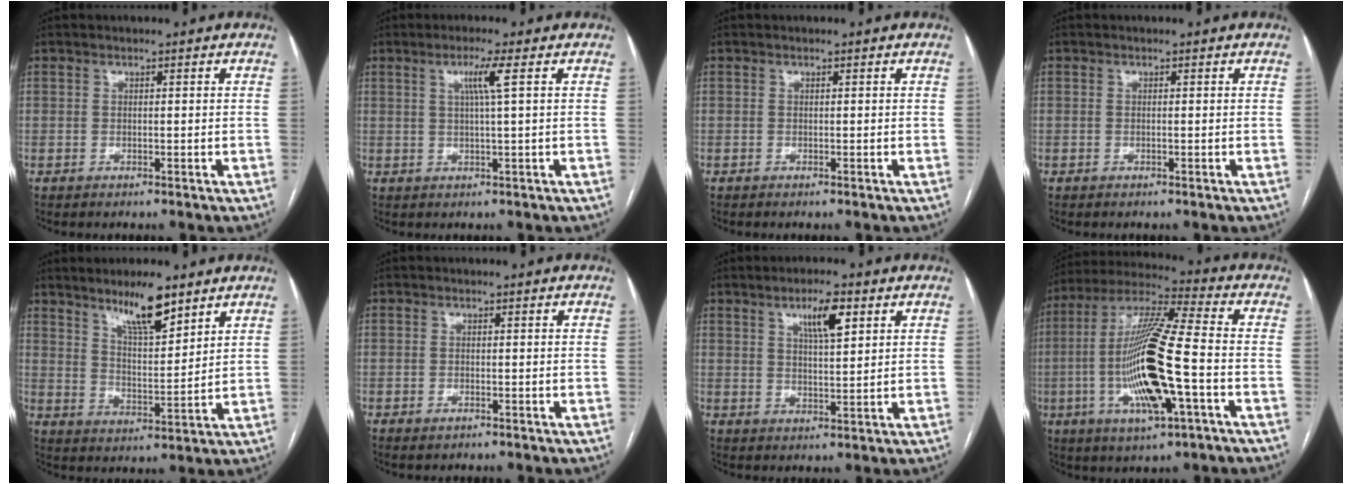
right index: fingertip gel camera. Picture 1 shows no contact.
{"total": 3.6, "force": [1.2, -0.8, 3.3], "torque": [-0.065, 0.000, 0.023]}
{"total": 0.0}
{"total": 0.0}
{"total": 8.9, "force": [6.4, 1.6, 5.9], "torque": [-0.106, -0.006, 0.117]}
{"total": 0.9, "force": [-0.6, 0.4, 0.6], "torque": [-0.012, -0.001, -0.004]}
{"total": 5.9, "force": [3.0, 1.2, 4.9], "torque": [-0.086, 0.002, 0.051]}
{"total": 18.2, "force": [-3.8, 1.9, 17.7], "torque": [-0.358, -0.008, -0.070]}